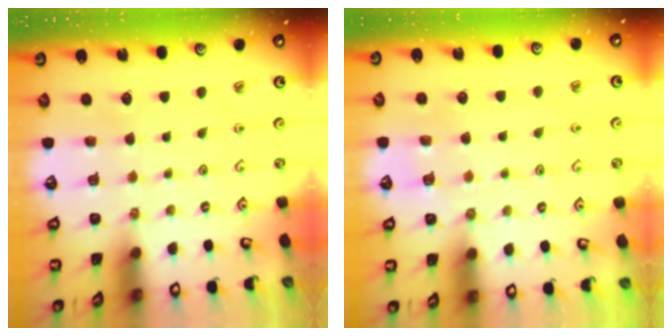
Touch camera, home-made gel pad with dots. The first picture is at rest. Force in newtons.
{"total": 3.8, "press": 3.6, "slide": 0.9}